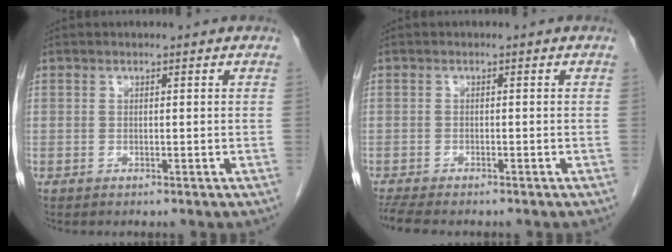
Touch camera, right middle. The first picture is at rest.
{"total": 5.5, "force": [-4.7, 1.2, 2.6], "torque": [-0.045, -0.010, -0.074]}